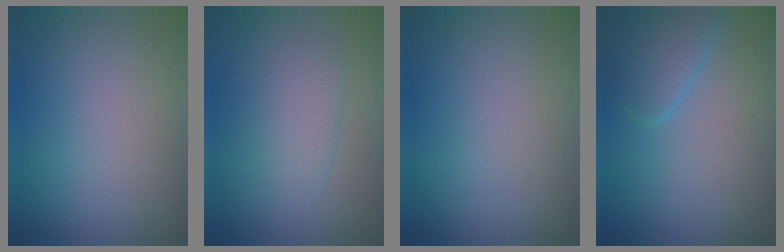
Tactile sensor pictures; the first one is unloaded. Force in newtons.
{"total": 2.1, "press": 2.1, "slide": 0.1}
{"total": 0.0}
{"total": 2.9, "press": 2.9, "slide": 0.2}